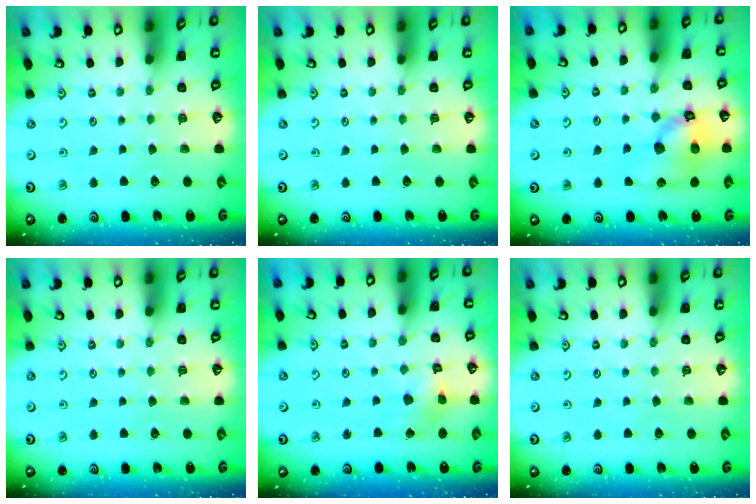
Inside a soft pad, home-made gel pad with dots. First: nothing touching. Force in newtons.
{"total": 0.0}
{"total": 14.6, "press": 14.4, "slide": 2.2}
{"total": 0.0}
{"total": 5.8, "press": 5.8, "slide": 0.5}
{"total": 0.0}